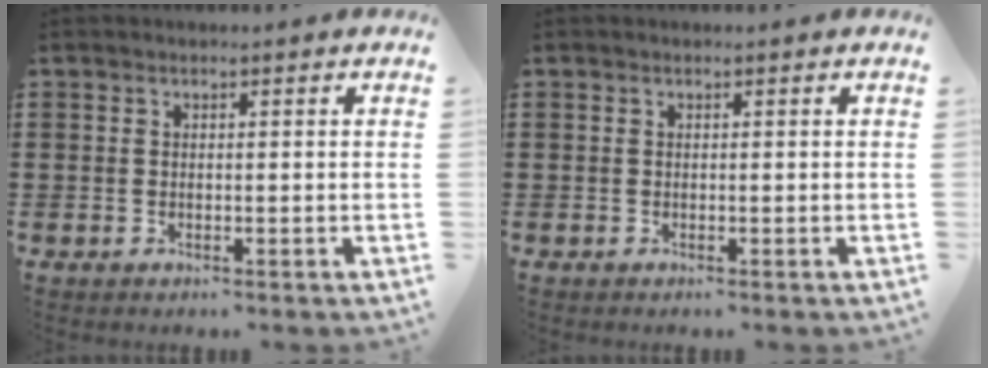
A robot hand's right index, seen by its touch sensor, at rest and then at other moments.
{"total": 0.0}